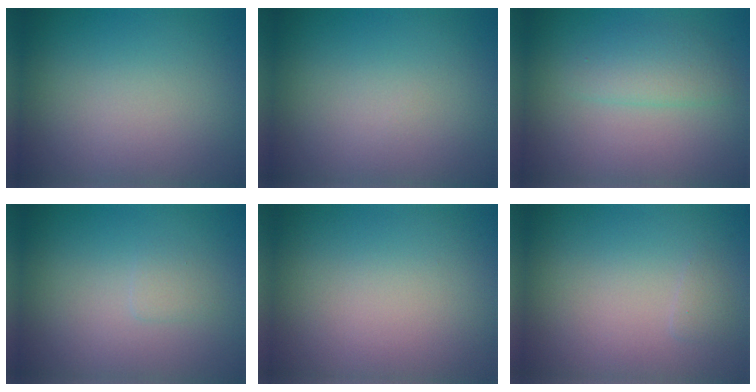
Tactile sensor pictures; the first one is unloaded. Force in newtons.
{"total": 0.0}
{"total": 2.4, "press": 2.4, "slide": 0.1}
{"total": 0.8, "press": 0.8, "slide": 0.0}
{"total": 0.0}
{"total": 0.5, "press": 0.5, "slide": 0.0}